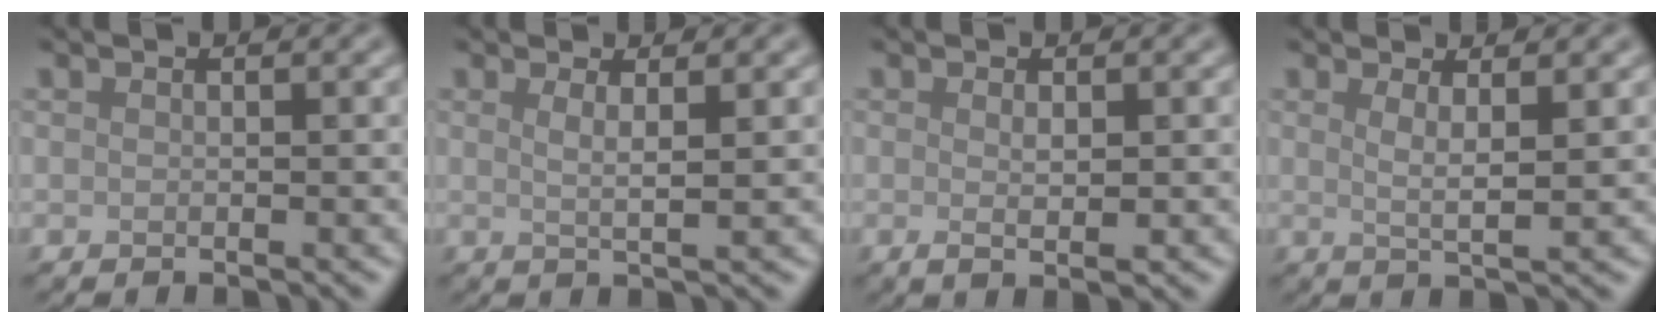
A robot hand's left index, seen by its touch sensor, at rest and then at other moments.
{"total": 1.9, "force": [0.8, 0.5, 1.7], "torque": [-0.025, -0.001, 0.006]}
{"total": 1.6, "force": [0.1, 0.4, 1.5], "torque": [-0.025, -0.003, 0.002]}
{"total": 2.3, "force": [1.0, 0.5, 2.0], "torque": [-0.031, -0.006, 0.014]}